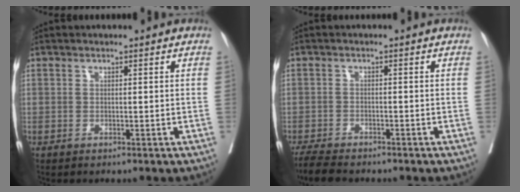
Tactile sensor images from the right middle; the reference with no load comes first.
{"total": 5.7, "force": [-5.1, 1.1, 2.4], "torque": [-0.040, -0.015, -0.086]}